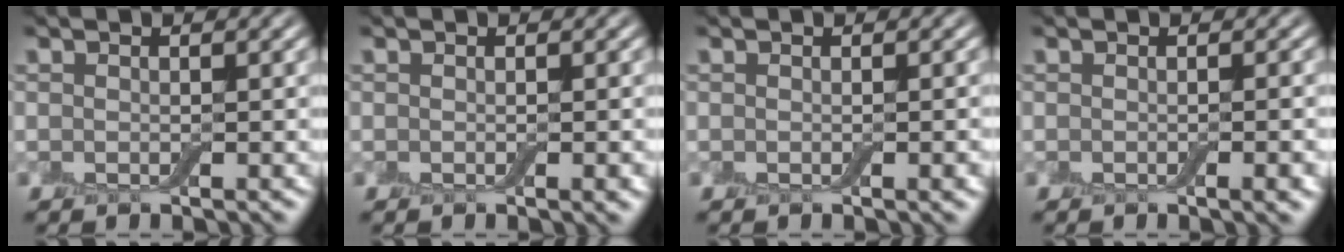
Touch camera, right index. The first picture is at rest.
{"total": 1.0, "force": [-0.2, 0.2, 1.0], "torque": [-0.011, -0.001, -0.002]}
{"total": 1.3, "force": [-0.3, 0.3, 1.2], "torque": [-0.013, -0.001, -0.003]}
{"total": 2.0, "force": [-0.5, 0.5, 1.8], "torque": [-0.017, 0.000, -0.005]}